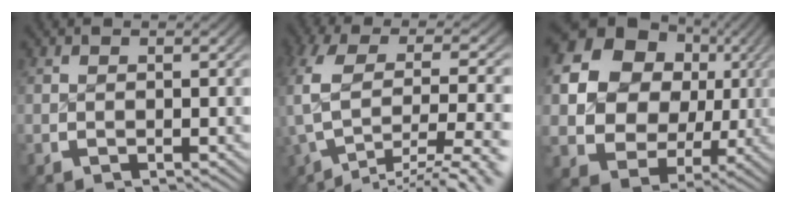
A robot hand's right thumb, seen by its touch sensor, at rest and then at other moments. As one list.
[{"total": 9.2, "force": [-2.1, 5.0, 7.4], "torque": [-0.177, -0.026, -0.010]}, {"total": 15.6, "force": [2.0, 12.1, 9.5], "torque": [-0.209, -0.032, 0.030]}]